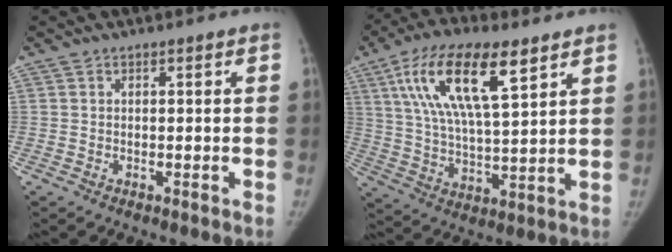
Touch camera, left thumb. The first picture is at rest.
{"total": 17.8, "force": [8.4, 6.2, 14.4], "torque": [-0.249, -0.023, 0.153]}